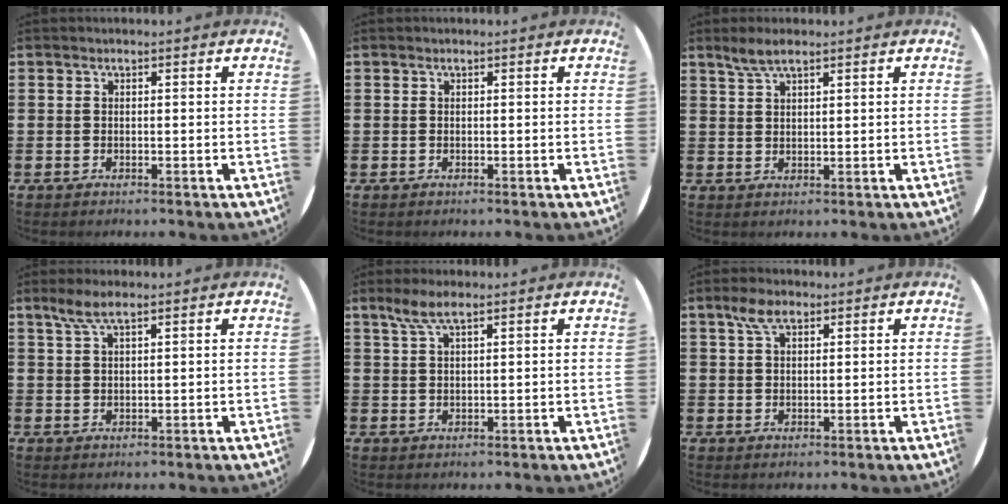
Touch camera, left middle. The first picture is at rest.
{"total": 0.0}
{"total": 3.0, "force": [2.4, 0.7, 1.7], "torque": [-0.028, 0.001, 0.041]}
{"total": 3.4, "force": [2.4, 0.8, 2.3], "torque": [-0.049, 0.005, 0.042]}
{"total": 3.8, "force": [2.5, 0.9, 2.8], "torque": [-0.059, 0.006, 0.044]}
{"total": 3.8, "force": [2.4, 1.8, 2.4], "torque": [-0.044, 0.005, 0.041]}